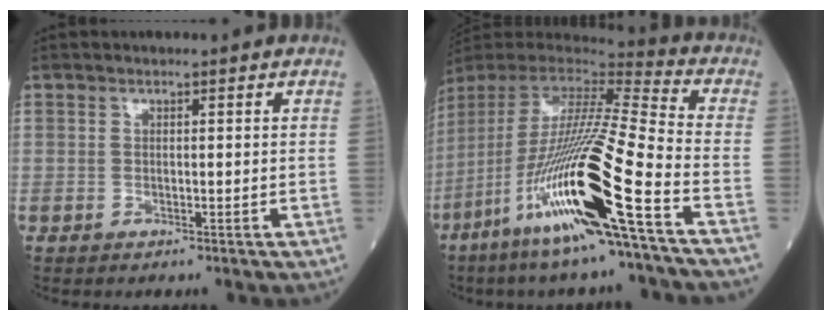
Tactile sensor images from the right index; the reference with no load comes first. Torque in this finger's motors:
{"motor_torque": [2.00, -0.14, 1.05, 0.21]}